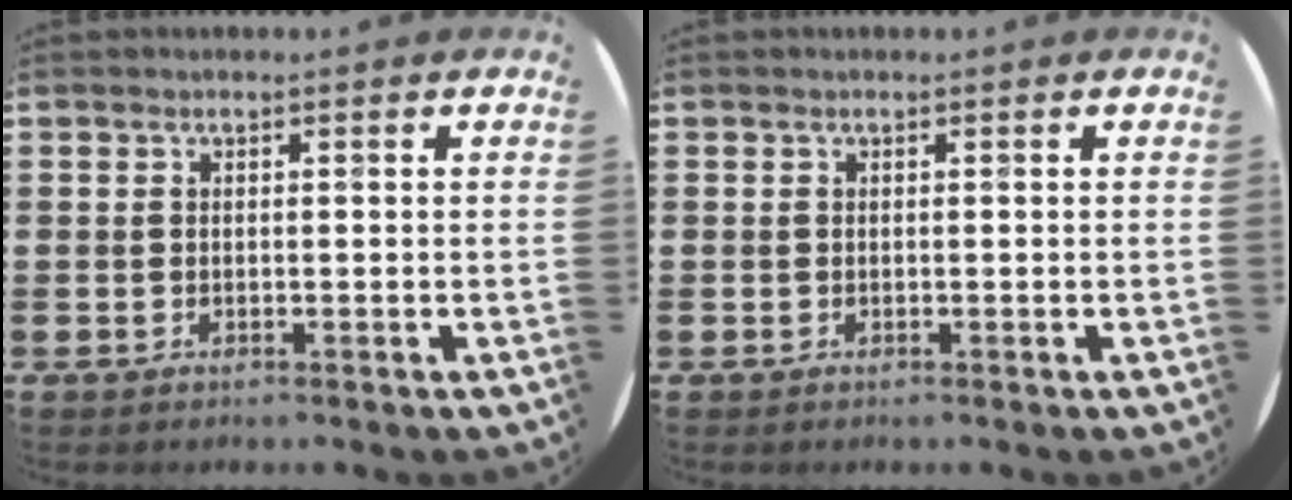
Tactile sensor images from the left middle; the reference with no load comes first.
{"total": 0.0}